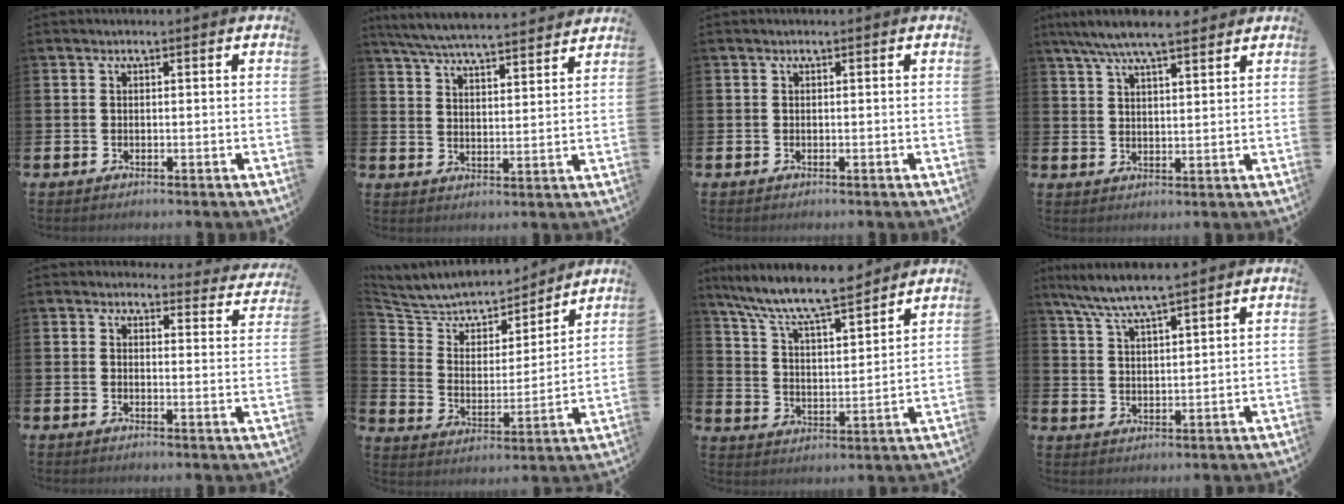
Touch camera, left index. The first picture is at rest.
{"total": 6.3, "force": [6.2, 0.3, 1.4], "torque": [-0.052, -0.039, 0.110]}
{"total": 0.0}
{"total": 7.0, "force": [6.3, 1.1, 3.0], "torque": [-0.066, -0.018, 0.113]}
{"total": 2.8, "force": [2.6, 1.0, -0.1], "torque": [0.009, -0.024, 0.041]}
{"total": 7.6, "force": [7.1, 2.5, 0.9], "torque": [-0.061, -0.057, 0.124]}
{"total": 9.1, "force": [8.5, 0.9, 3.1], "torque": [-0.085, -0.062, 0.146]}
{"total": 6.2, "force": [5.8, 0.1, 2.2], "torque": [-0.060, -0.023, 0.103]}